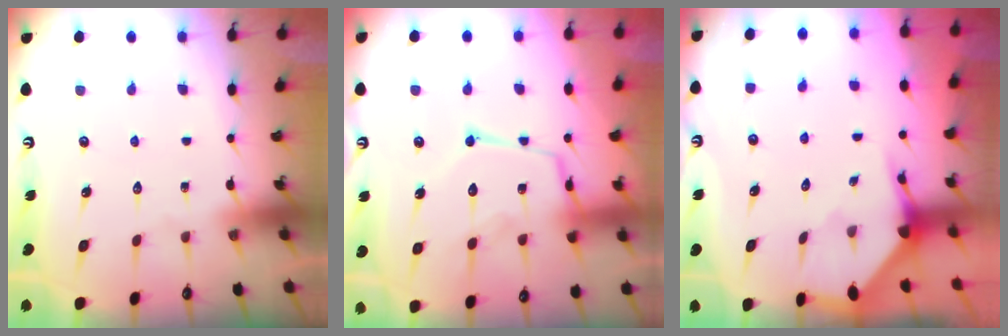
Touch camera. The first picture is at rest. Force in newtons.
{"total": 15.3, "press": 15.3, "slide": 1.3}
{"total": 2.9, "press": 2.9, "slide": 0.3}